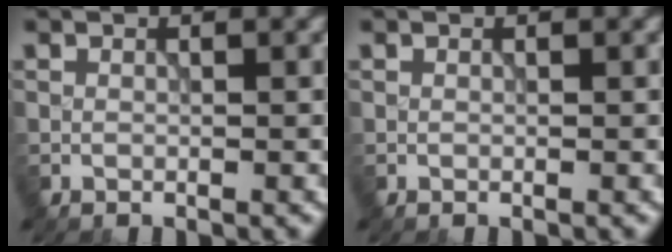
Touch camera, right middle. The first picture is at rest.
{"total": 0.0}